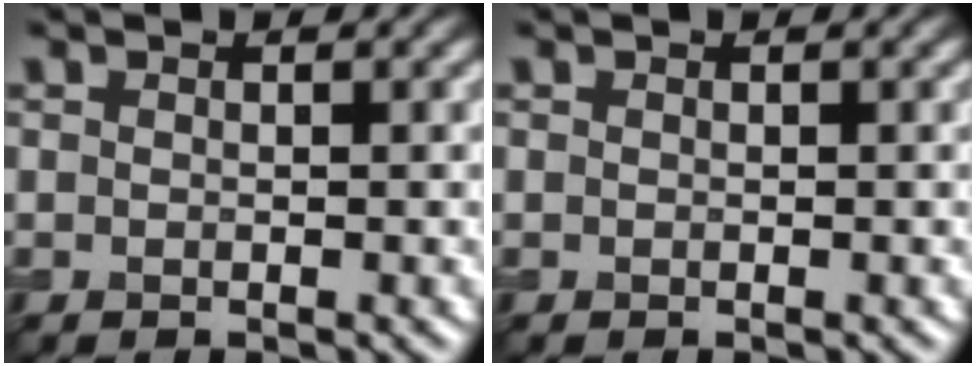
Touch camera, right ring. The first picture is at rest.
{"total": 0.0}